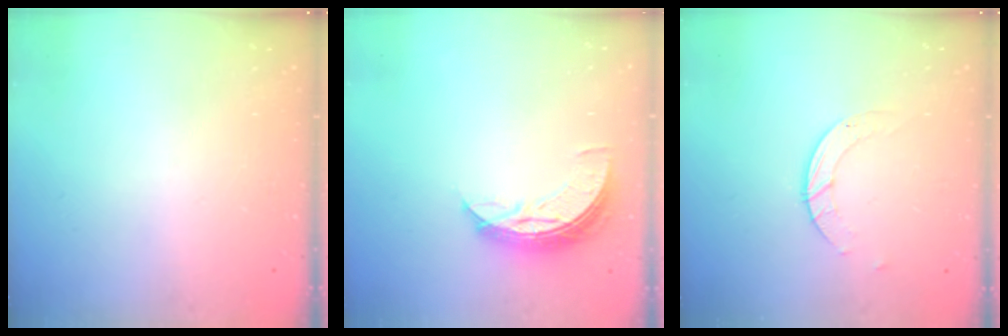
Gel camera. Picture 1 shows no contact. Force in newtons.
{"total": 7.9, "press": 7.9, "slide": 0.4}
{"total": 2.8, "press": 2.8, "slide": 0.3}